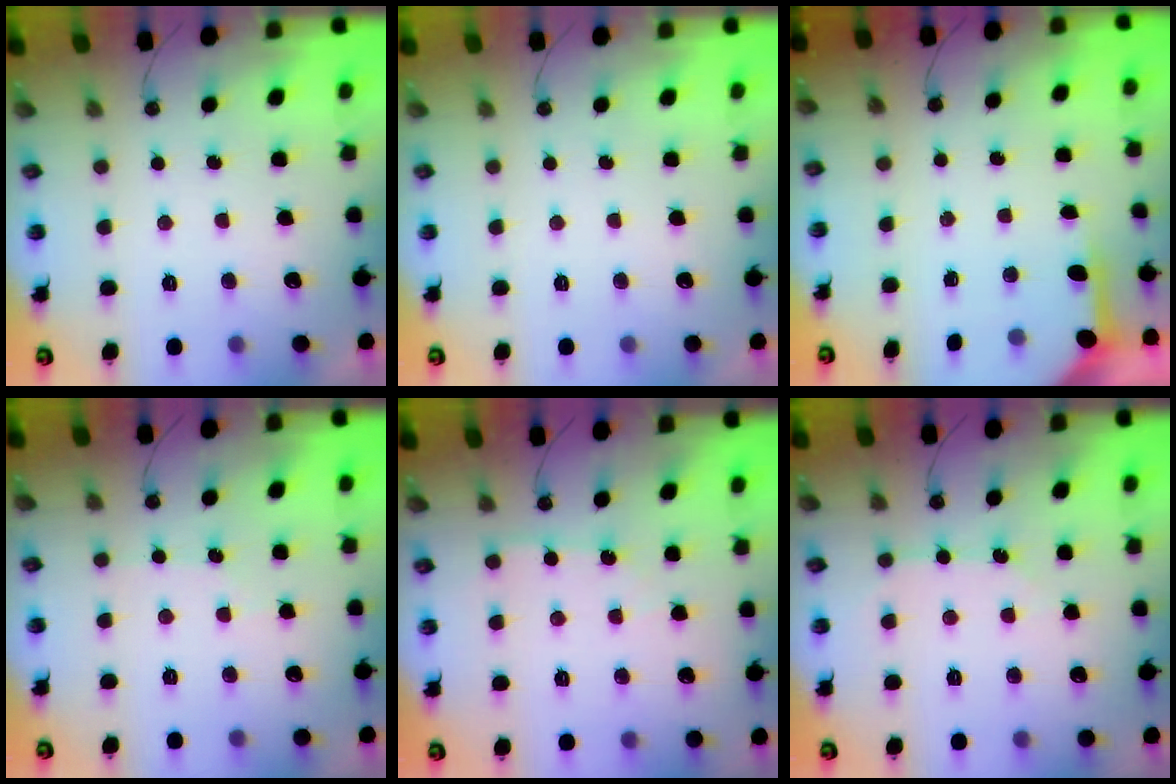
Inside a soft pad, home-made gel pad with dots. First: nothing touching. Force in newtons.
{"total": 0.0}
{"total": 3.9, "press": 3.9, "slide": 0.4}
{"total": 2.4, "press": 2.4, "slide": 0.4}
{"total": 2.7, "press": 2.7, "slide": 0.4}
{"total": 3.1, "press": 3.1, "slide": 0.4}